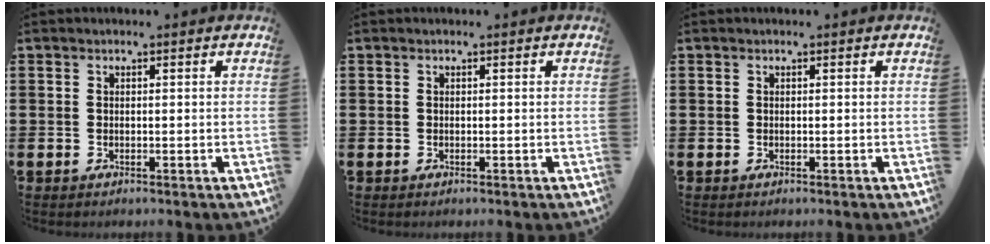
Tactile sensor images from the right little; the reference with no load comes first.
{"total": 0.0}
{"total": 0.0}